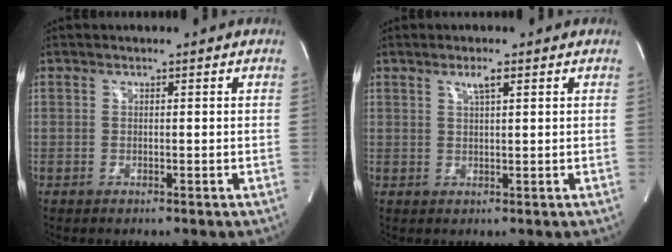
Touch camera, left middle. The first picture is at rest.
{"total": 2.1, "force": [1.2, 0.1, 1.7], "torque": [-0.035, 0.000, 0.022]}